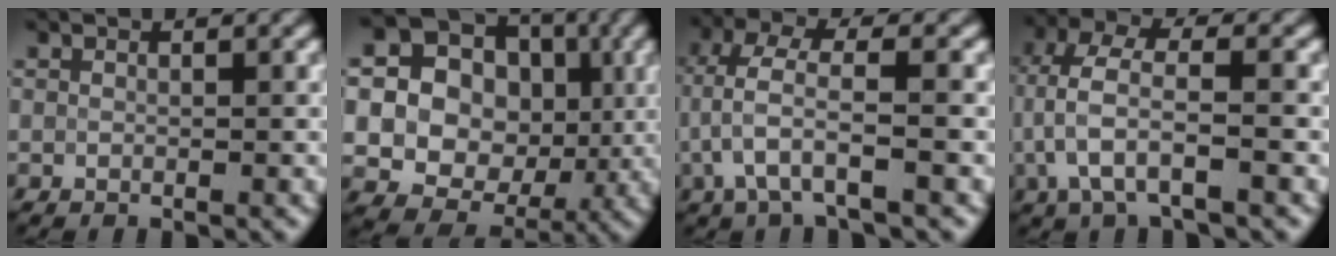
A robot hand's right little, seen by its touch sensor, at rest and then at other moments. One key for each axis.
{"total": 15.8, "fx": 1.2, "fy": 14.6, "fz": 6.0, "tx": -0.128, "ty": 0.033, "tz": 0.003}
{"total": 4.6, "fx": -0.9, "fy": 1.3, "fz": 4.3, "tx": -0.086, "ty": 0.014, "tz": -0.017}
{"total": 5.3, "fx": -0.8, "fy": 2.1, "fz": 4.8, "tx": -0.095, "ty": 0.014, "tz": -0.017}